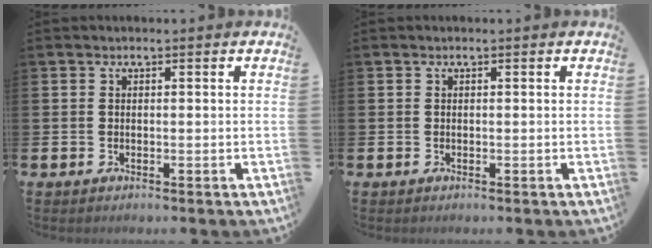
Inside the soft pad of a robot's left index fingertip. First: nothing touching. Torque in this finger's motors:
{"motor_torque": [0.00, 0.00, 0.00, 0.01]}